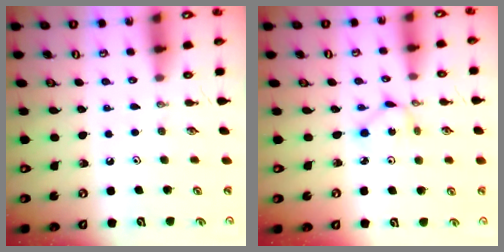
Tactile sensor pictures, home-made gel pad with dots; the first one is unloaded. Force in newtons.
{"total": 1.9, "press": 1.9, "slide": 0.1}